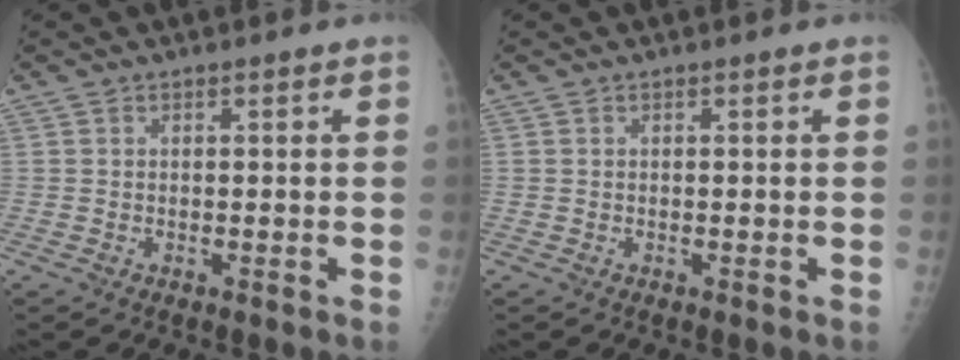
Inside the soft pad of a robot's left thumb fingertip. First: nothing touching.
{"total": 0.0}